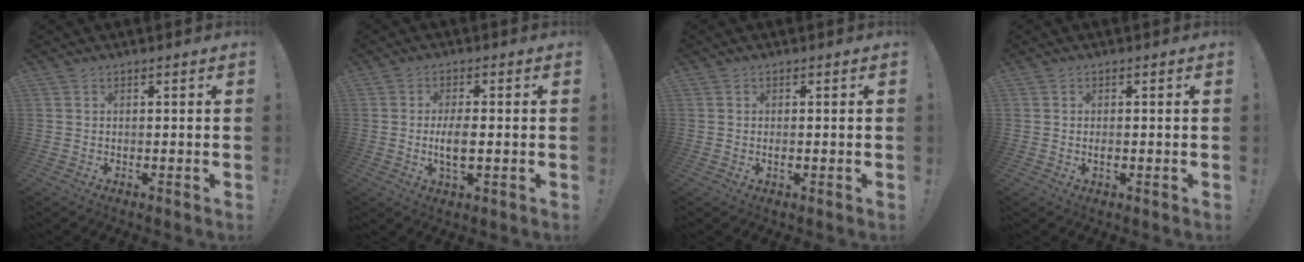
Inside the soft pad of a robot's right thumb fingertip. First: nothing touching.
{"total": 6.1, "force": [-0.7, 2.0, 5.7], "torque": [-0.117, -0.006, -0.015]}
{"total": 1.1, "force": [-0.4, 0.3, 1.0], "torque": [-0.016, -0.001, -0.008]}
{"total": 1.2, "force": [-0.4, 0.4, 1.0], "torque": [-0.017, -0.001, -0.008]}